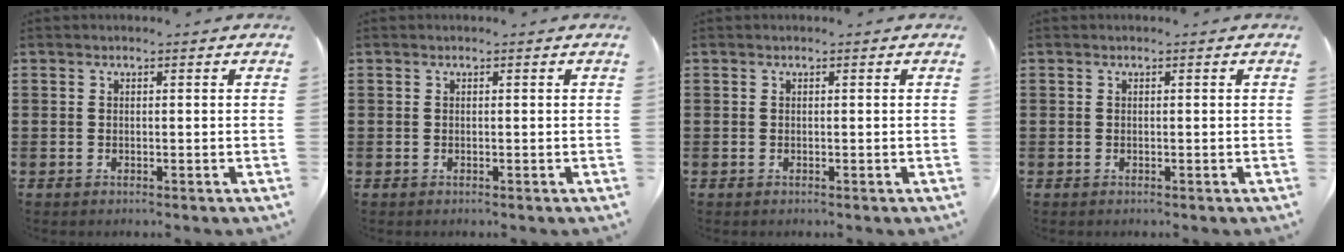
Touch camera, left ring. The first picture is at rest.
{"total": 0.0}
{"total": 0.0}
{"total": 0.0}